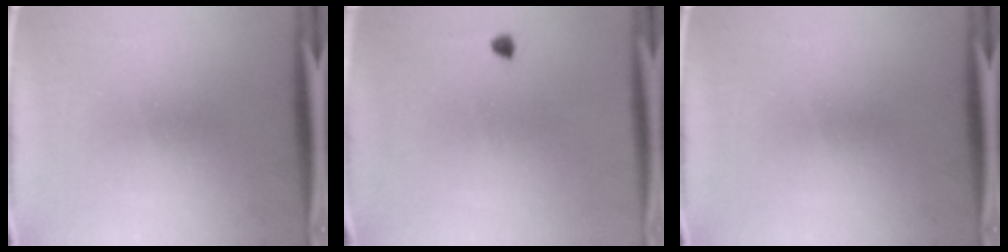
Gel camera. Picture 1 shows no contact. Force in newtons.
{"total": 1.0}
{"total": 0.0}